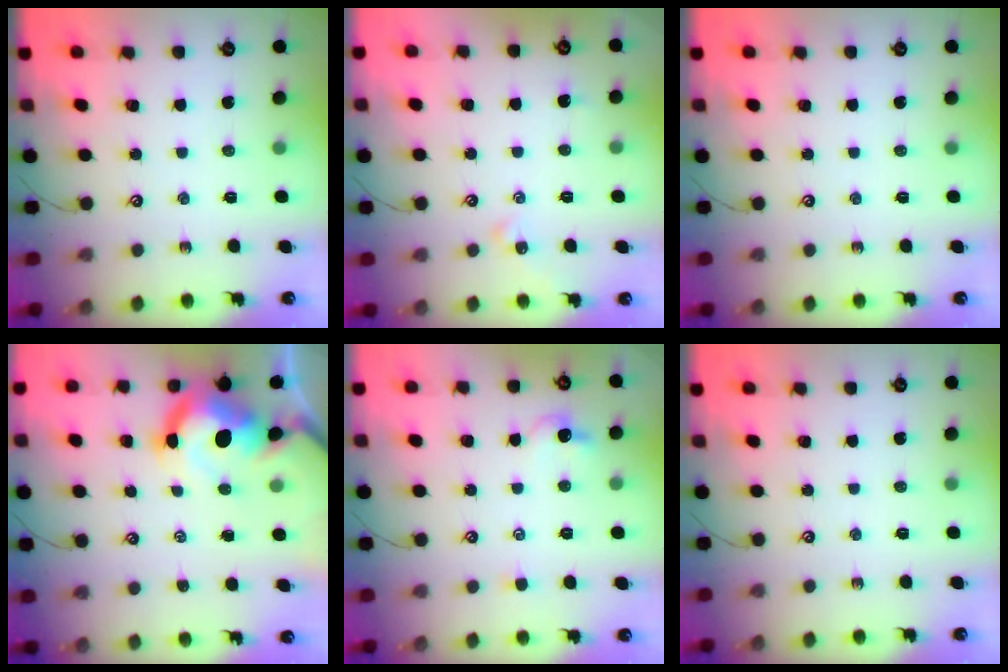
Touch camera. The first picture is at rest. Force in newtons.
{"total": 1.8, "press": 1.7, "slide": 0.6}
{"total": 0.0}
{"total": 14.2, "press": 14.1, "slide": 1.9}
{"total": 1.5, "press": 1.4, "slide": 0.6}
{"total": 0.0}